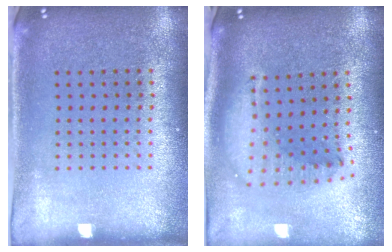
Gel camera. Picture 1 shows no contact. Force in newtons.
{"total": 1.8, "press": 1.5, "slide": 1.0}